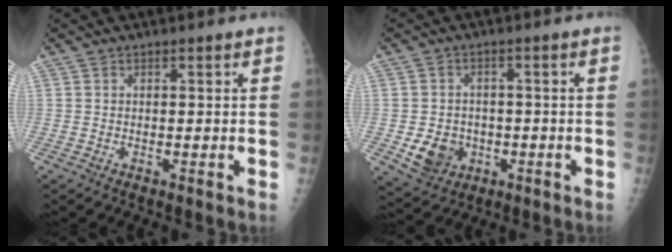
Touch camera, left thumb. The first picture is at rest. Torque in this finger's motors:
{"motor_torque": [-0.16, 0.17, 0.01, 0.01, 0.01]}